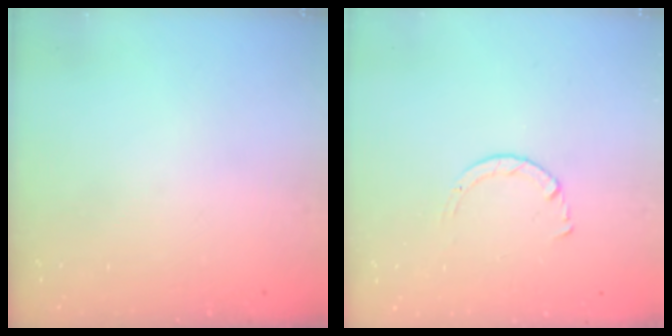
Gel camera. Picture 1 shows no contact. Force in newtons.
{"total": 1.7, "press": 1.7, "slide": 0.2}